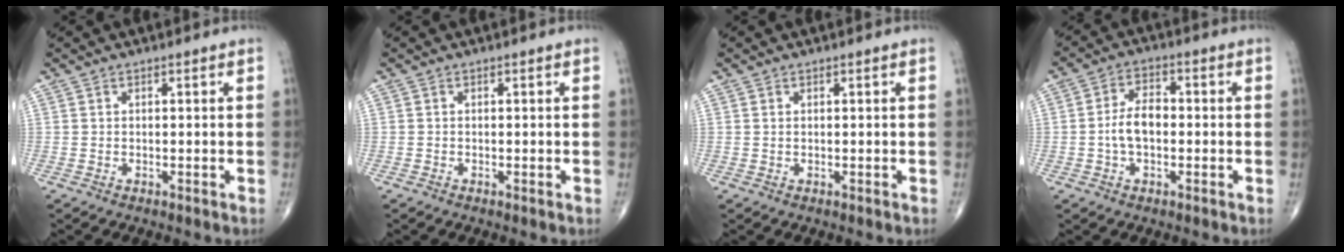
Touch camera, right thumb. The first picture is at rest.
{"total": 0.0}
{"total": 0.0}
{"total": 6.1, "force": [-0.8, 3.6, 4.8], "torque": [-0.089, 0.022, -0.020]}